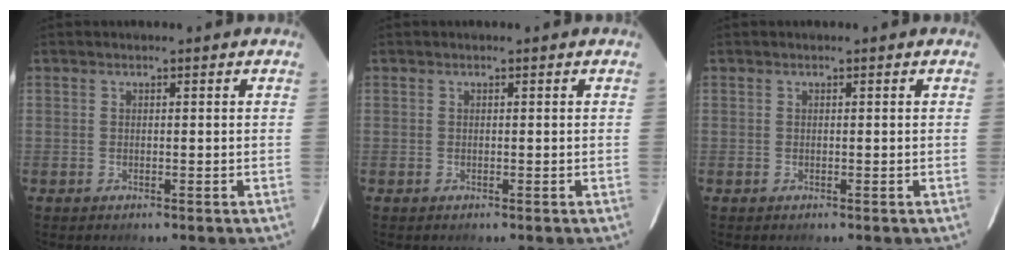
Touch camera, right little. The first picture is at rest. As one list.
[{"total": 0.0}, {"total": 0.0}]